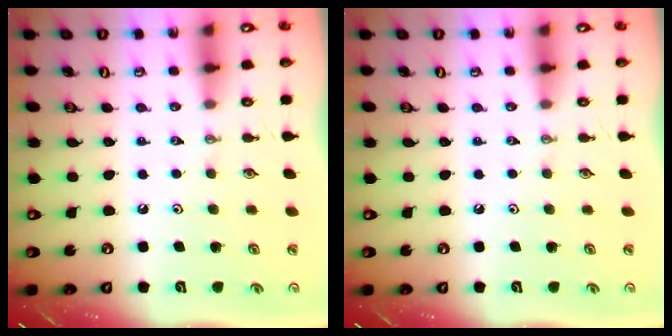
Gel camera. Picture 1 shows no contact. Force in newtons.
{"total": 0.0}